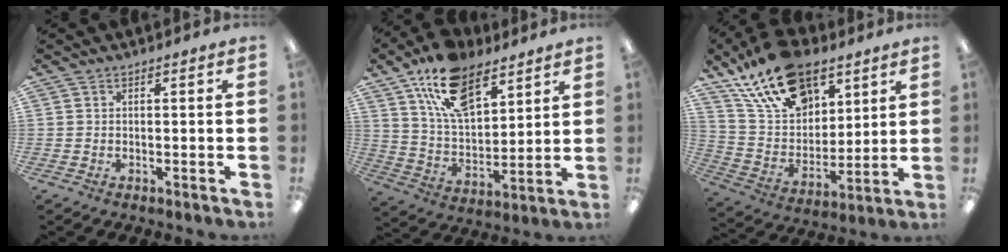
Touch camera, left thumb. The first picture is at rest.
{"total": 16.6, "force": [10.6, 8.5, 9.5], "torque": [-0.167, -0.039, 0.193]}
{"total": 21.2, "force": [13.8, 12.0, 10.7], "torque": [-0.191, -0.064, 0.251]}